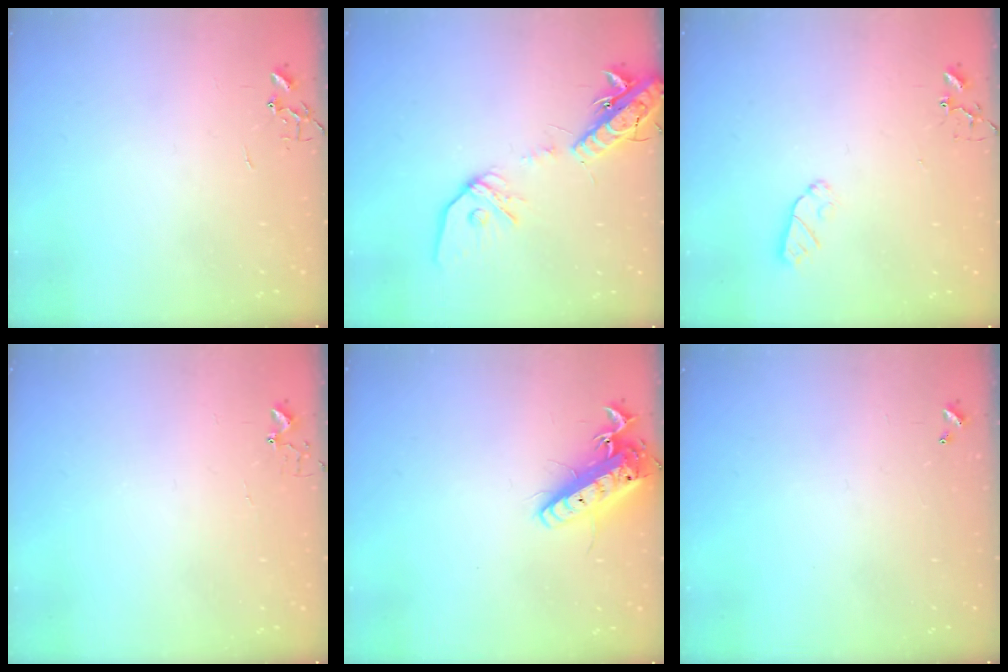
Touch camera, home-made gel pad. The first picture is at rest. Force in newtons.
{"total": 15.6, "press": 15.3, "slide": 3.2}
{"total": 5.5, "press": 5.5, "slide": 0.5}
{"total": 3.8, "press": 3.8, "slide": 0.3}
{"total": 15.2, "press": 14.9, "slide": 3.0}
{"total": 0.0}